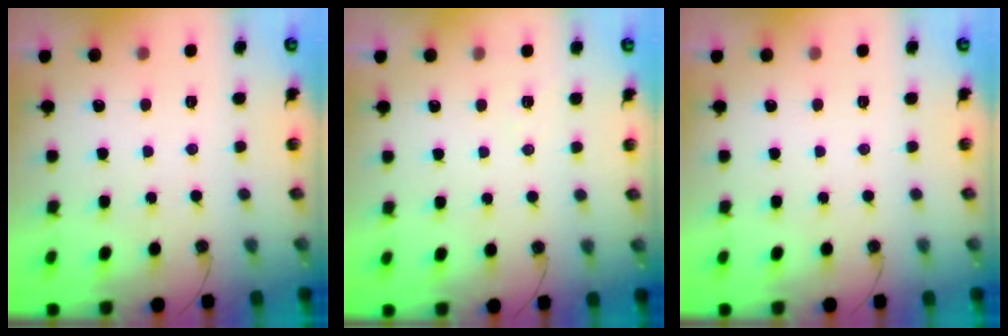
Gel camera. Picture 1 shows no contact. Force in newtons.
{"total": 5.5, "press": 3.4, "slide": 4.3}
{"total": 0.0}